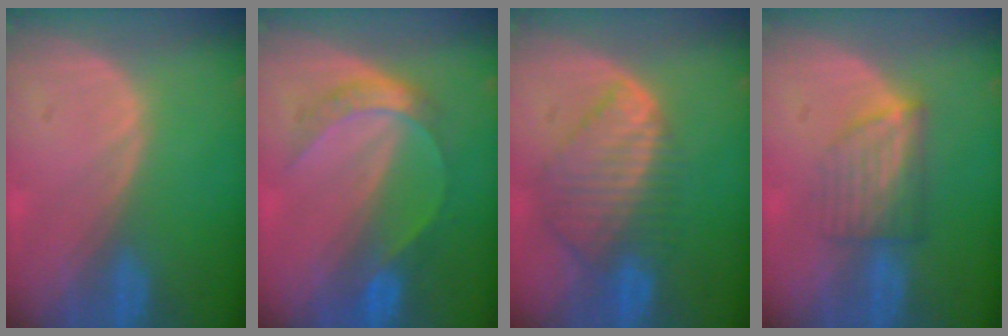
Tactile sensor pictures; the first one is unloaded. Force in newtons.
{"total": 5.3, "press": 5.3, "slide": 0.1}
{"total": 8.8, "press": 7.7, "slide": 4.2}
{"total": 6.1, "press": 5.5, "slide": 2.7}